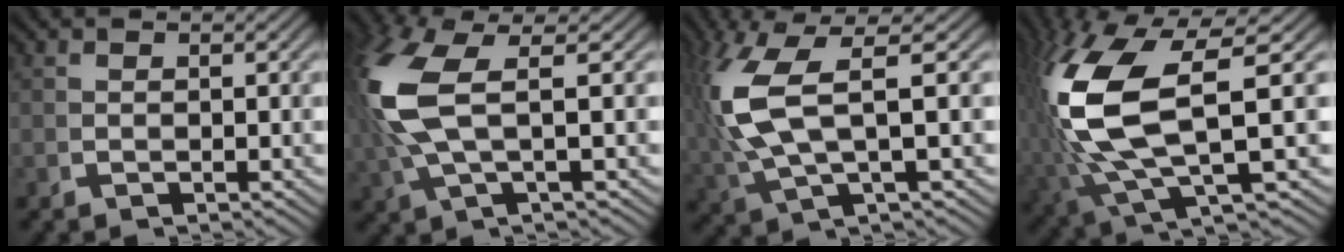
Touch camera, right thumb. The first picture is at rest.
{"total": 7.9, "force": [1.6, 3.2, 7.1], "torque": [-0.177, -0.001, 0.039]}
{"total": 9.0, "force": [0.8, 4.4, 7.8], "torque": [-0.175, -0.010, 0.023]}
{"total": 14.2, "force": [-0.2, 7.4, 12.2], "torque": [-0.275, -0.033, 0.018]}